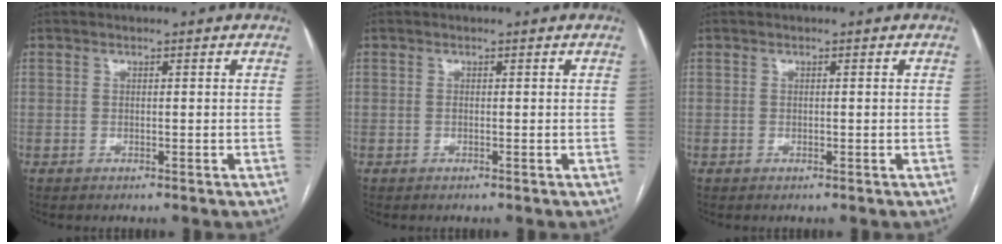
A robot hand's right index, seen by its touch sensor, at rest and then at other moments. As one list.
[{"total": 0.0}, {"total": 0.0}]